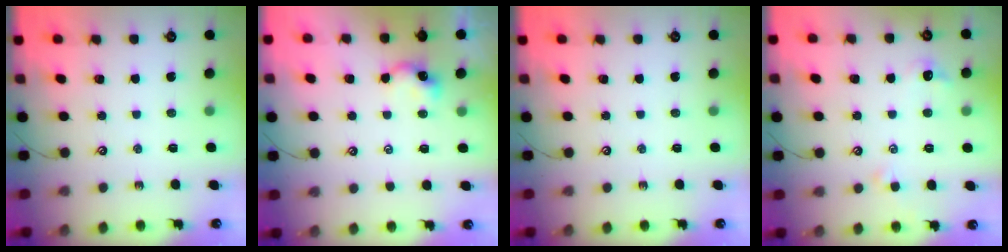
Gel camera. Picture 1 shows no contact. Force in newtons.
{"total": 0.0}
{"total": 0.0}
{"total": 0.9, "press": 0.6, "slide": 0.7}